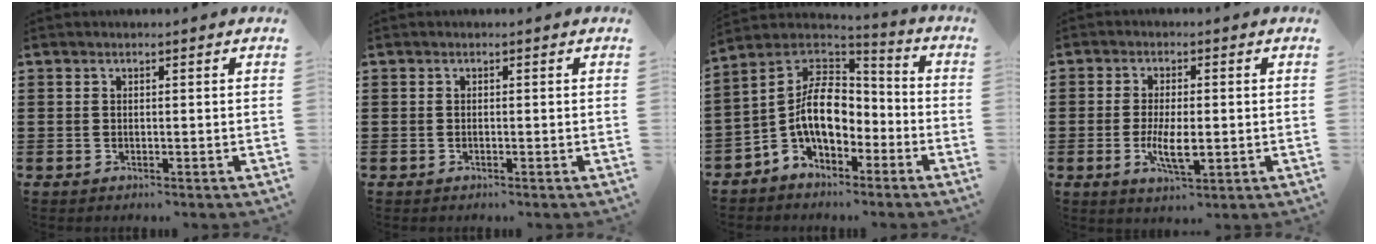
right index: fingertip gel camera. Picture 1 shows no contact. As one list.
[{"total": 0.0}, {"total": 10.2, "force": [-2.3, 6.2, 7.8], "torque": [-0.180, -0.001, -0.050]}, {"total": 6.0, "force": [-0.9, 2.1, 5.5], "torque": [-0.099, -0.006, -0.020]}]